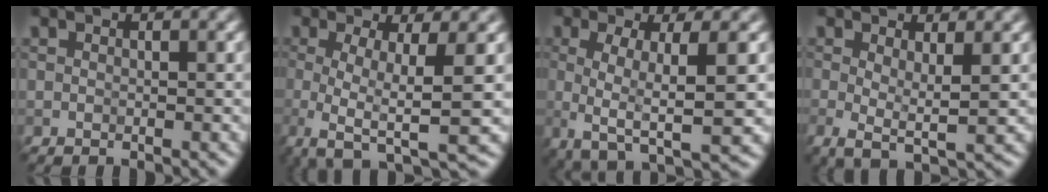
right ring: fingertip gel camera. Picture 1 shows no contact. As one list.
[{"total": 6.6, "force": [-1.0, 1.7, 6.3], "torque": [-0.094, -0.013, -0.025]}, {"total": 6.4, "force": [-0.4, 2.0, 6.1], "torque": [-0.092, -0.007, -0.012]}, {"total": 3.2, "force": [0.2, 1.0, 3.0], "torque": [-0.056, -0.011, 0.001]}]